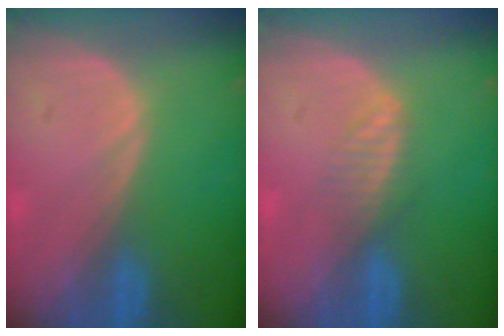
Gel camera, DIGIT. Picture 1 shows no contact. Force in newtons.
{"total": 2.3, "press": 2.3, "slide": 0.1}